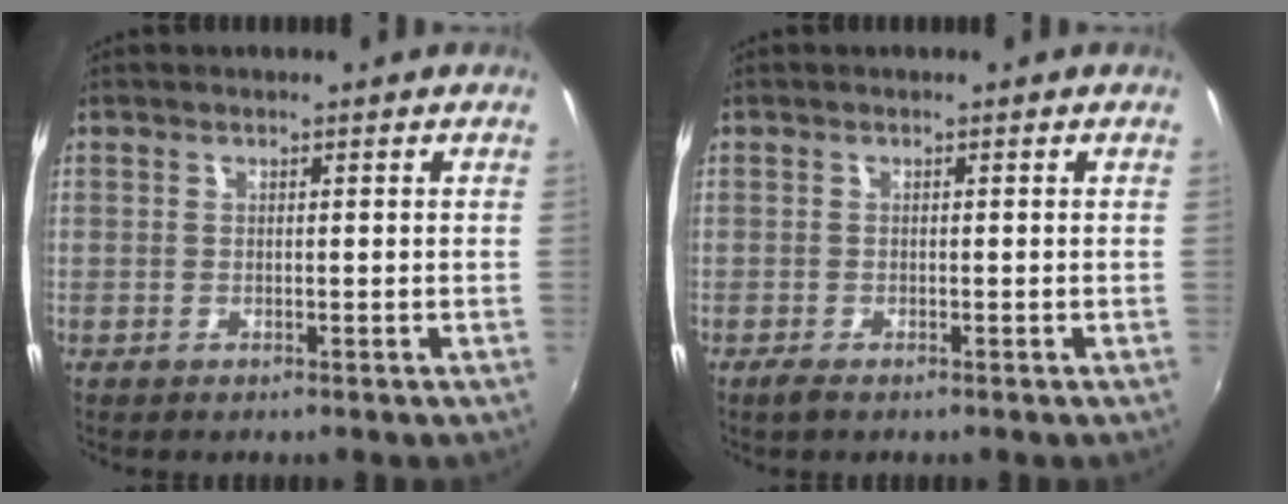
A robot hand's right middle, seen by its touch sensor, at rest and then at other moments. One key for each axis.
{"total": 1.4, "fx": -0.9, "fy": 0.3, "fz": 1.0, "tx": -0.021, "ty": -0.006, "tz": -0.017}